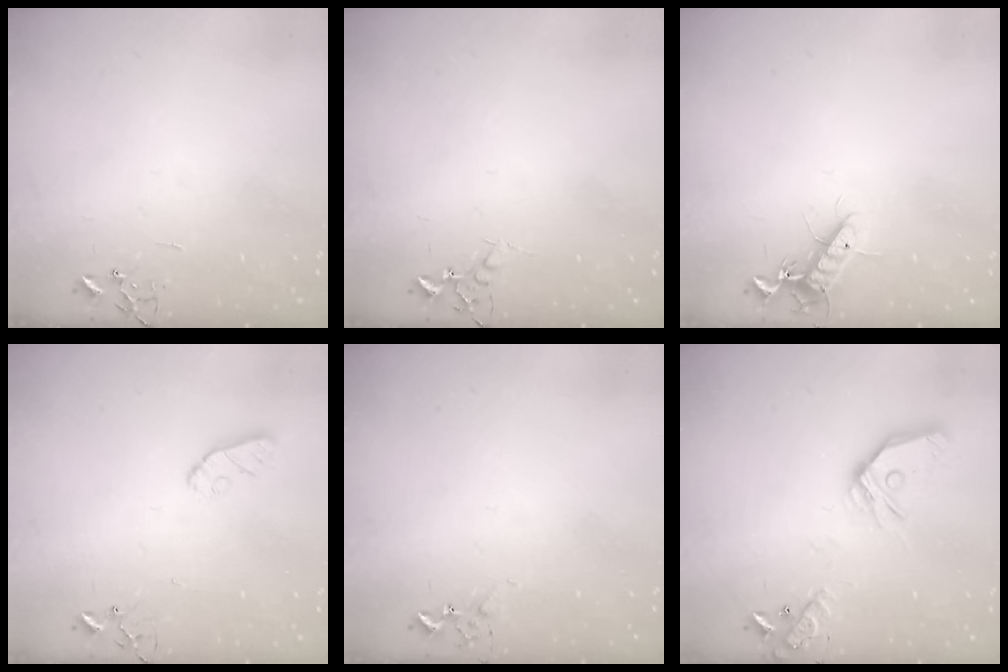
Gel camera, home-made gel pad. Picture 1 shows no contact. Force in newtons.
{"total": 5.8, "press": 5.7, "slide": 1.0}
{"total": 11.0, "press": 10.9, "slide": 1.9}
{"total": 7.2, "press": 7.2, "slide": 0.4}
{"total": 5.2, "press": 5.2, "slide": 0.6}
{"total": 18.6, "press": 18.4, "slide": 2.5}